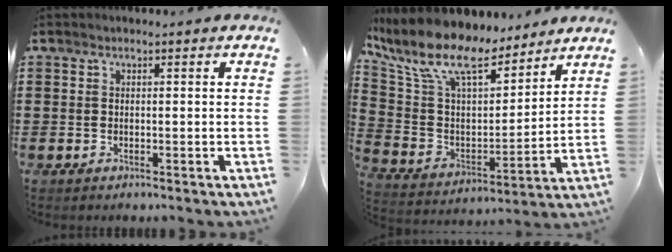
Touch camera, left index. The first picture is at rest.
{"total": 13.2, "force": [10.4, 3.9, 7.3], "torque": [-0.189, -0.062, 0.179]}